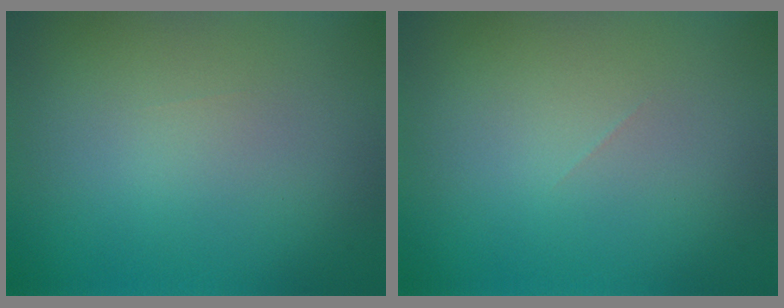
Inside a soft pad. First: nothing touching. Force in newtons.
{"total": 0.0}